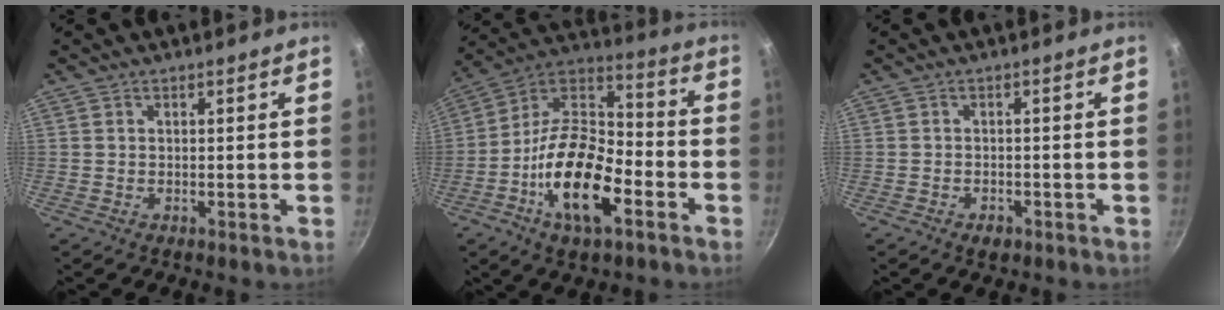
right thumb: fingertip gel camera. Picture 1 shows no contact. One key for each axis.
{"total": 19.8, "fx": -7.5, "fy": 9.6, "fz": 15.6, "tx": -0.266, "ty": 0.047, "tz": -0.152}
{"total": 2.3, "fx": -1.4, "fy": 1.4, "fz": 1.3, "tx": -0.021, "ty": 0.012, "tz": -0.018}